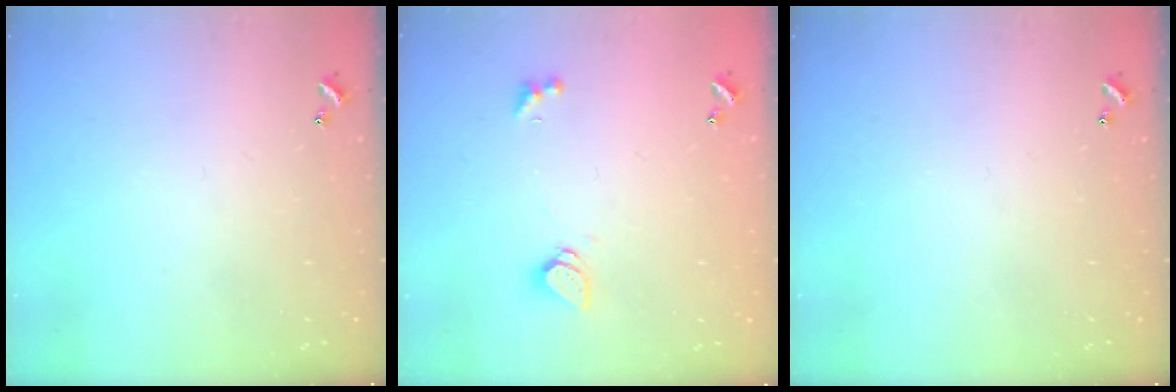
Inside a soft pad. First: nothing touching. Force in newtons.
{"total": 1.2, "press": 1.1, "slide": 0.5}
{"total": 0.0}